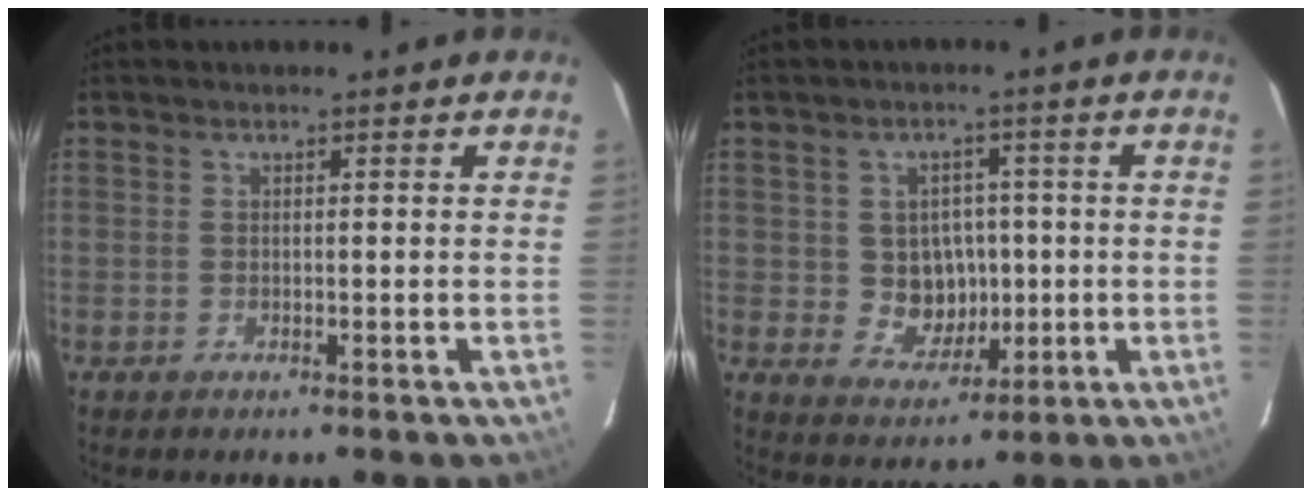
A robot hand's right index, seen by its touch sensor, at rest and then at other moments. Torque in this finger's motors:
{"motor_torque": [0.04, -0.10, 0.10, 0.01]}